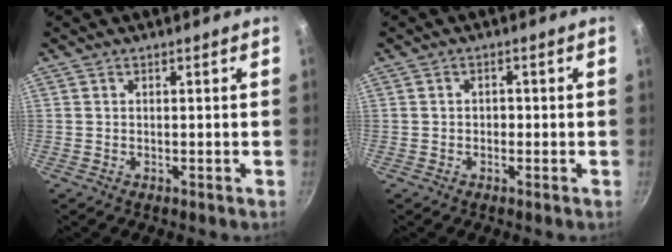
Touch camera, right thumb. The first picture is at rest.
{"total": 1.4, "force": [-0.3, 1.1, 0.7], "torque": [-0.007, 0.005, -0.007]}